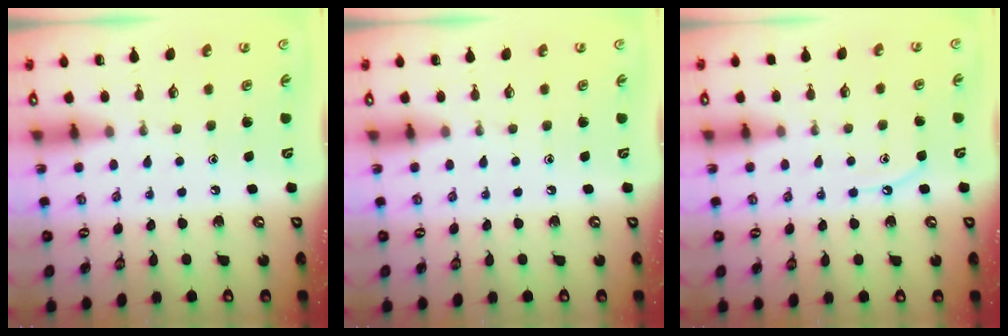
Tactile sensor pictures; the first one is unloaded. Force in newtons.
{"total": 0.0}
{"total": 5.3, "press": 5.2, "slide": 0.6}